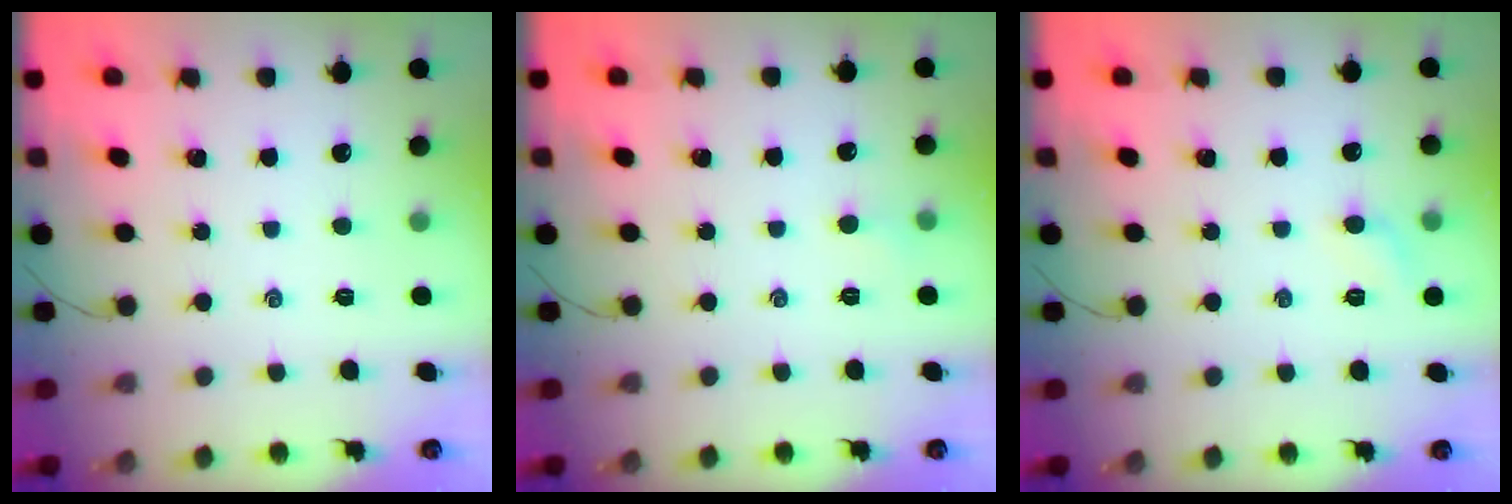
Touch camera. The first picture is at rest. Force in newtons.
{"total": 2.6, "press": 2.5, "slide": 0.8}
{"total": 5.0, "press": 4.7, "slide": 1.6}